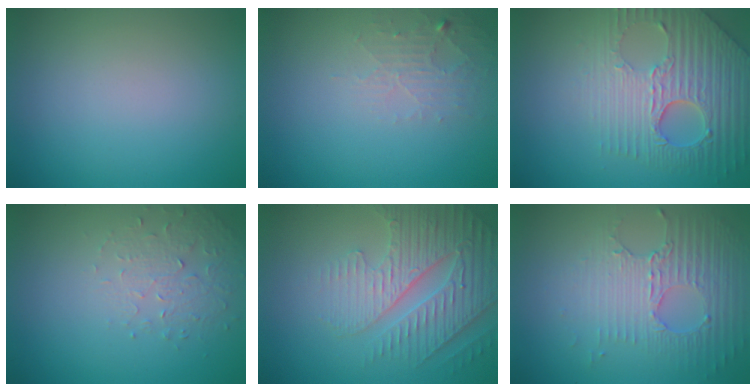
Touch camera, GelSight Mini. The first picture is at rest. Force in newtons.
{"total": 1.9, "press": 1.9, "slide": 0.3}
{"total": 5.8, "press": 5.1, "slide": 2.9}
{"total": 1.6, "press": 1.1, "slide": 1.2}
{"total": 4.8, "press": 4.3, "slide": 2.0}
{"total": 5.2, "press": 3.3, "slide": 4.1}